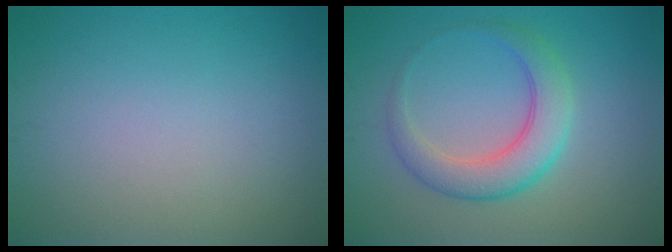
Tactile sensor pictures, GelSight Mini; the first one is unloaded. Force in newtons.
{"total": 4.5, "press": 4.5, "slide": 0.1}